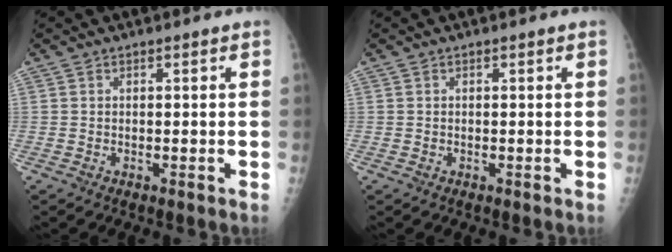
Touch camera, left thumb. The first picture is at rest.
{"total": 0.0}